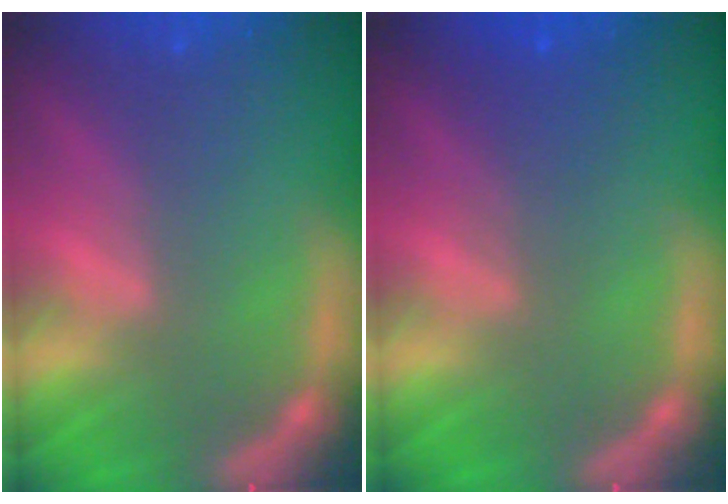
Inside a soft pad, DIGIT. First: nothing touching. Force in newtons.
{"total": 2.4}